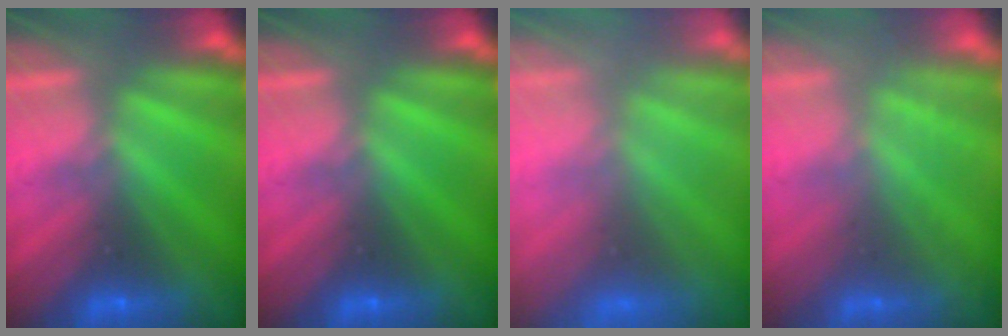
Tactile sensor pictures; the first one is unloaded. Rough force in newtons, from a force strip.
{"total": 0.0}
{"total": 9.3}
{"total": 1.8}